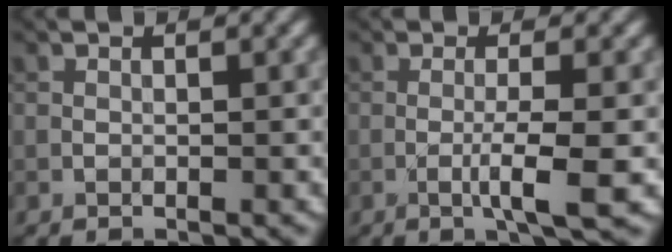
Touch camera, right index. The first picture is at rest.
{"total": 3.3, "force": [-0.8, 0.4, 3.2], "torque": [-0.054, -0.002, -0.018]}